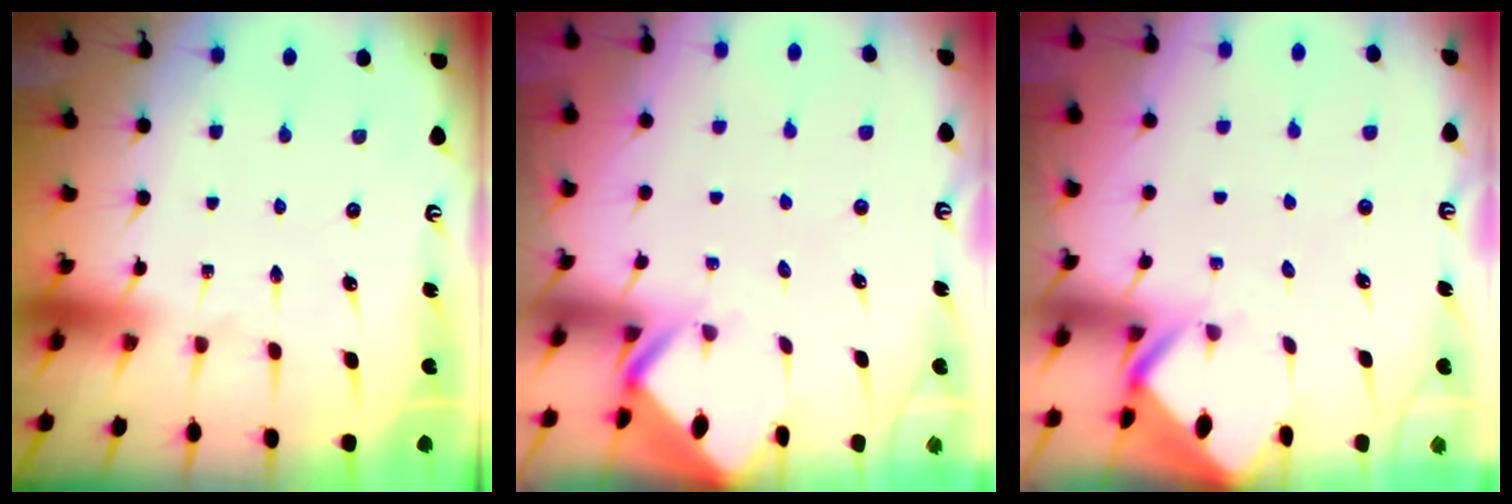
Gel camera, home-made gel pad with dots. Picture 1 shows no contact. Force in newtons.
{"total": 2.6, "press": 2.6, "slide": 0.1}
{"total": 2.8, "press": 2.8, "slide": 0.2}